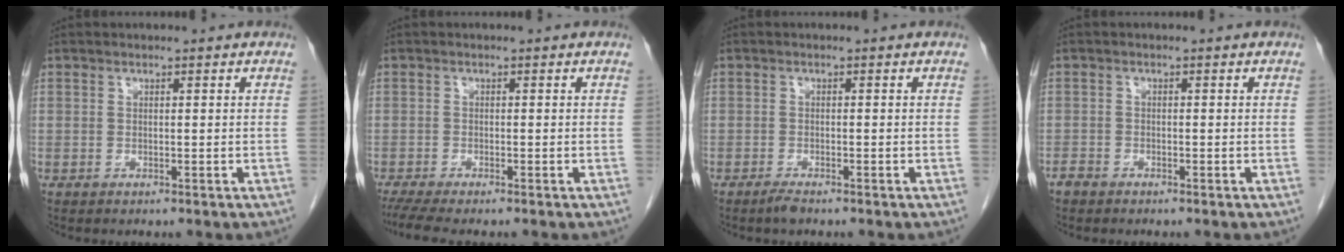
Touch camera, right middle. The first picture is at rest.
{"total": 4.5, "force": [-3.8, 0.1, 2.5], "torque": [-0.041, -0.013, -0.064]}
{"total": 1.4, "force": [-1.2, 0.1, 0.7], "torque": [-0.021, -0.003, -0.022]}
{"total": 1.2, "force": [-1.0, 0.5, 0.2], "torque": [-0.005, 0.000, -0.019]}